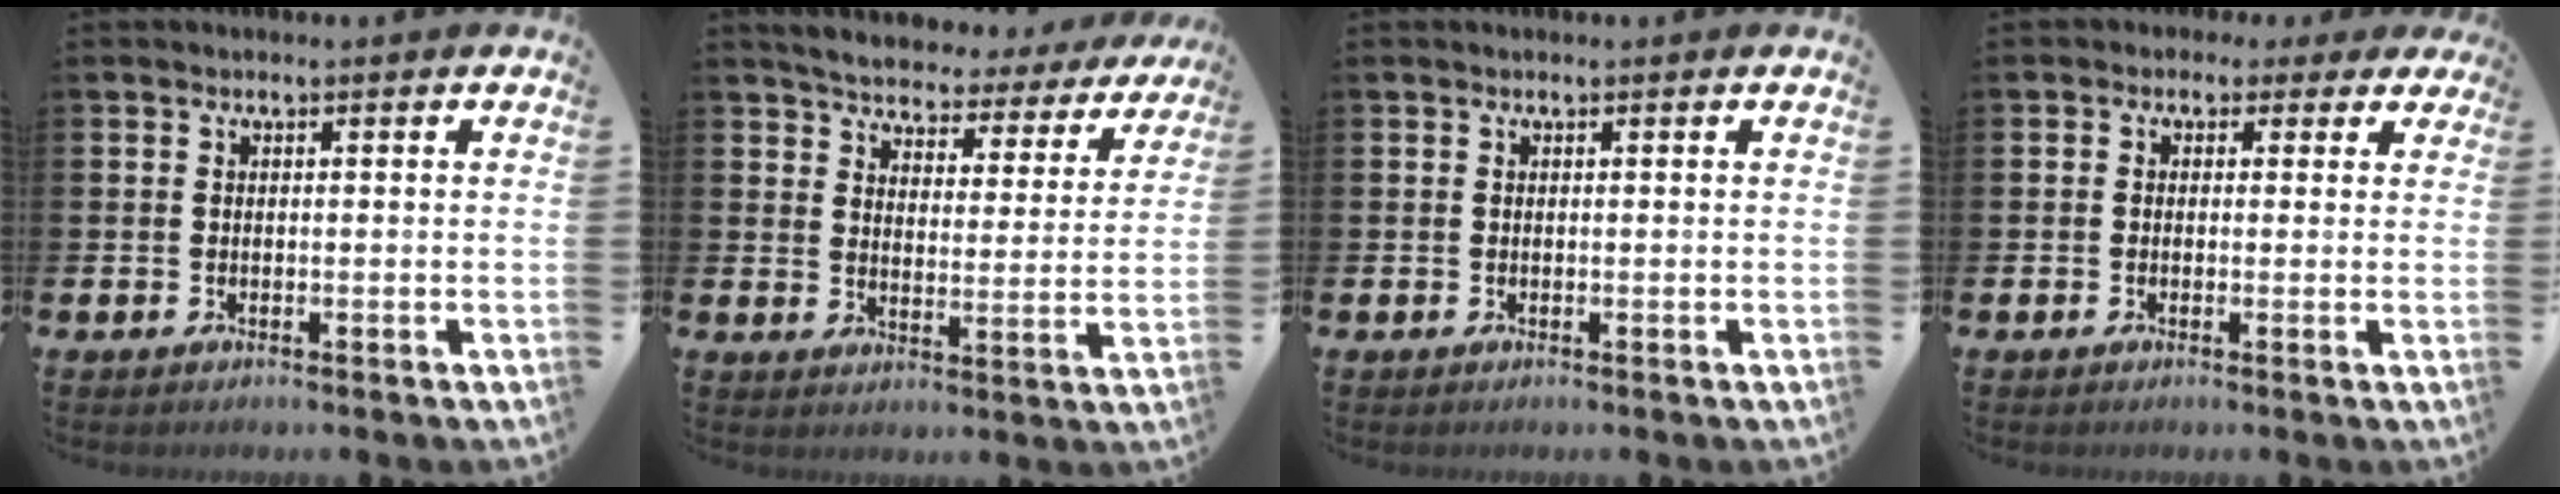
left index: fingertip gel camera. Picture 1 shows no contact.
{"total": 4.5, "force": [4.4, 0.6, 0.6], "torque": [-0.040, -0.037, 0.071]}
{"total": 0.0}
{"total": 1.4, "force": [0.3, 1.4, 0.1], "torque": [-0.006, 0.005, 0.001]}